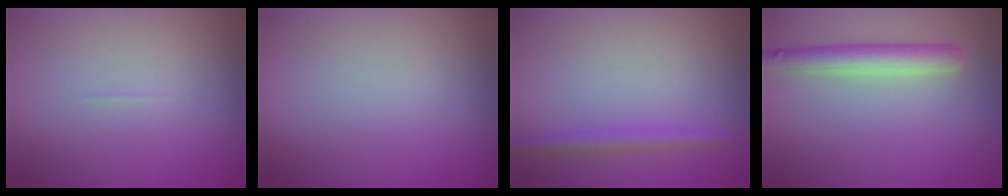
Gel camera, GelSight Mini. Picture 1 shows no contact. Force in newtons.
{"total": 0.0}
{"total": 1.8, "press": 1.8, "slide": 0.0}
{"total": 3.3, "press": 3.3, "slide": 0.2}